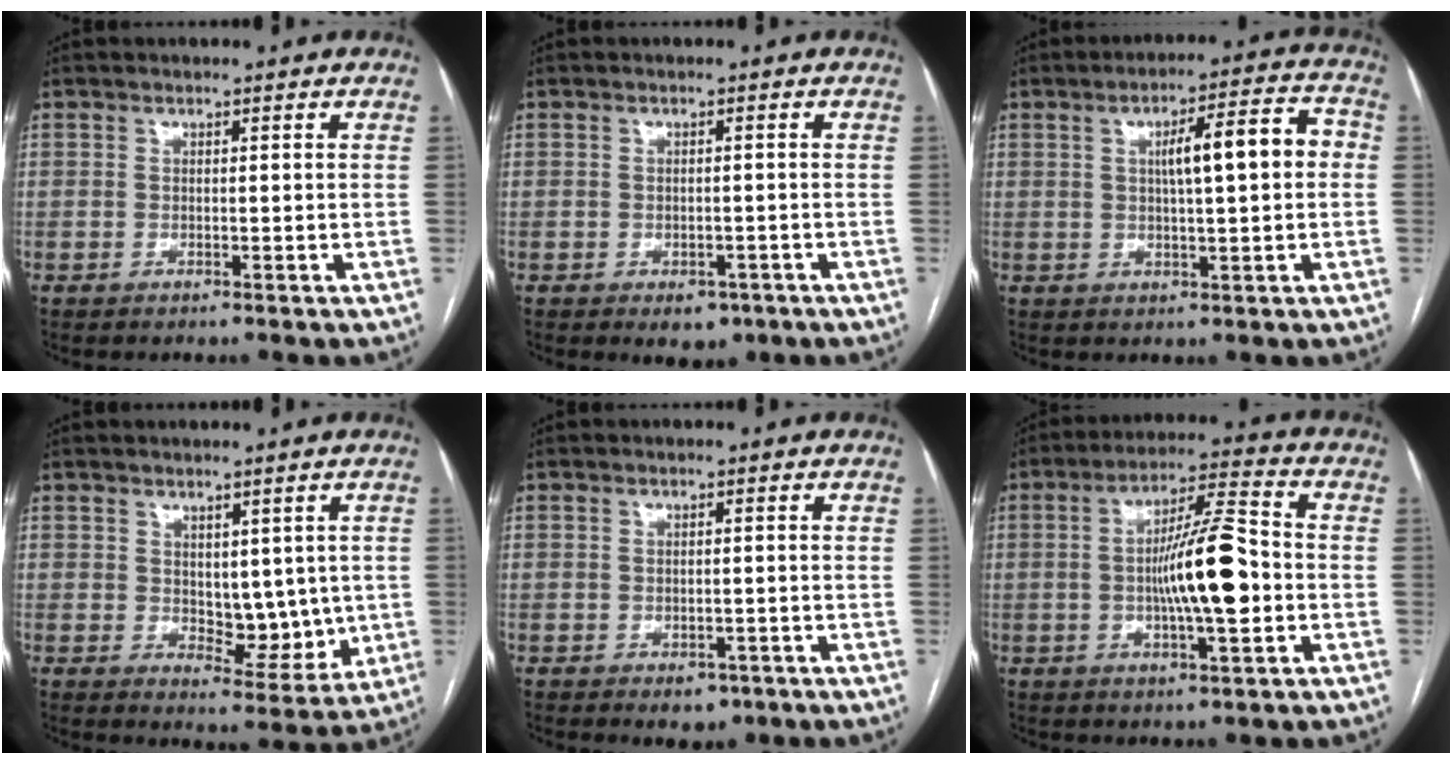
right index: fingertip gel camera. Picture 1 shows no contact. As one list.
[{"total": 3.3, "force": [-1.9, 2.1, 1.7], "torque": [-0.012, 0.001, -0.013]}, {"total": 9.5, "force": [1.0, 1.6, 9.3], "torque": [-0.136, 0.029, 0.018]}, {"total": 3.4, "force": [0.5, 2.0, 2.7], "torque": [-0.034, -0.009, 0.014]}, {"total": 2.8, "force": [-1.5, 1.8, 1.5], "torque": [-0.009, 0.001, -0.009]}, {"total": 12.1, "force": [-1.3, 1.7, 11.9], "torque": [-0.207, 0.011, -0.023]}]